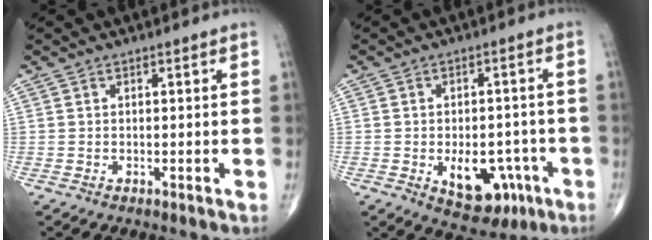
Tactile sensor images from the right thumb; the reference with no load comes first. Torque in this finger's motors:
{"motor_torque": [3.08, 1.46, 1.12, -0.60, 0.26]}